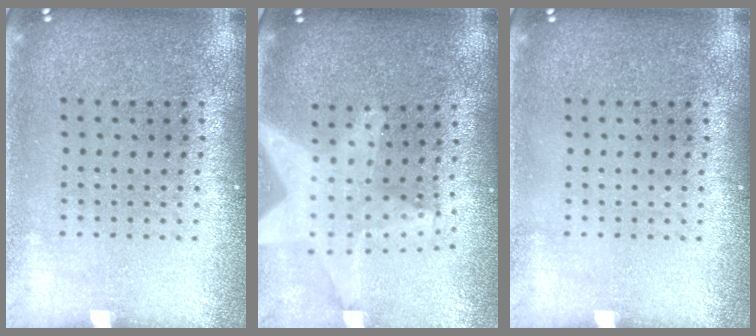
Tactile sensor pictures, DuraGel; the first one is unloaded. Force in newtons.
{"total": 2.1, "press": 1.7, "slide": 1.2}
{"total": 0.0}